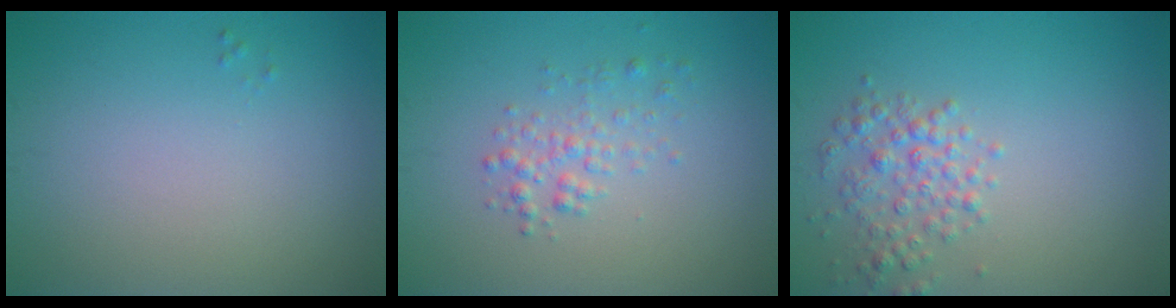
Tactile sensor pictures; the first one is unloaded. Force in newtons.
{"total": 1.8, "press": 1.8, "slide": 0.1}
{"total": 2.8, "press": 2.8, "slide": 0.1}